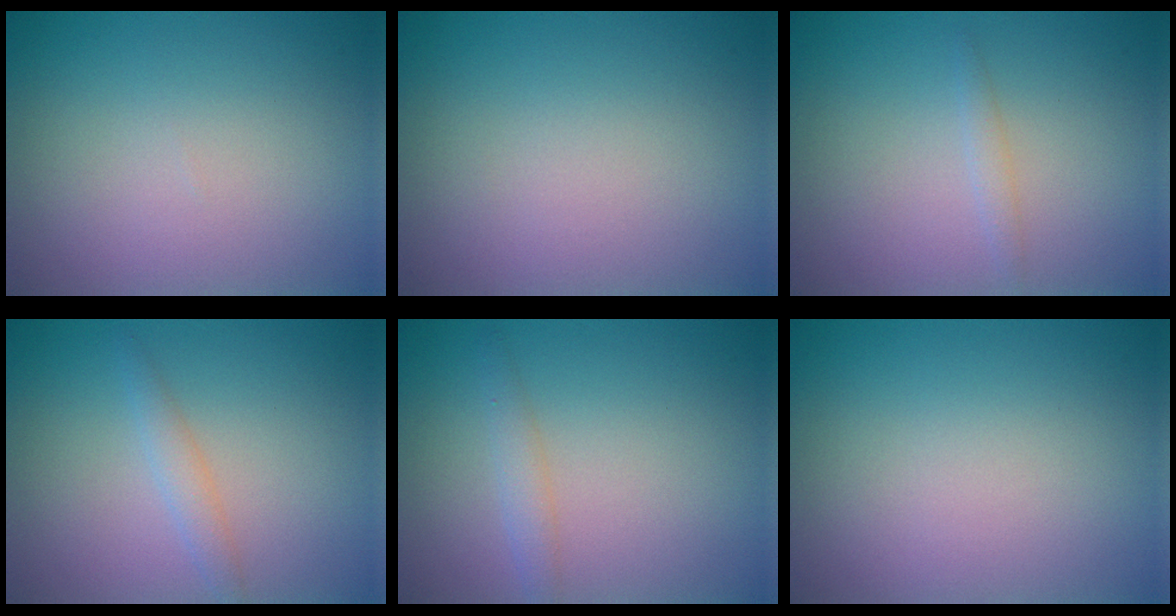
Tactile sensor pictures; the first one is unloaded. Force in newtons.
{"total": 0.0}
{"total": 0.9, "press": 0.9, "slide": 0.1}
{"total": 1.4, "press": 1.4, "slide": 0.0}
{"total": 1.5, "press": 1.5, "slide": 0.0}
{"total": 0.0}